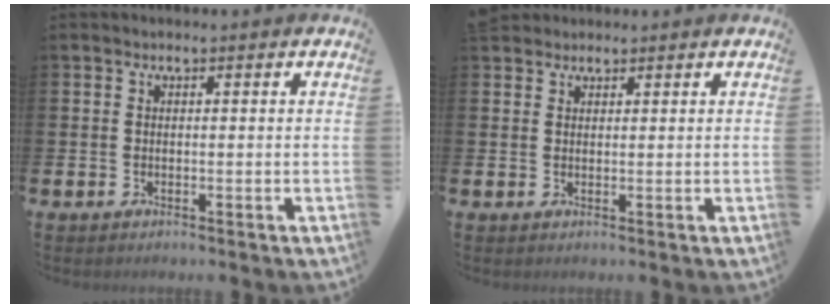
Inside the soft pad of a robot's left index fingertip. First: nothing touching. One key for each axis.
{"total": 1.9, "fx": 1.8, "fy": 0.7, "fz": -0.2, "tx": 0.014, "ty": -0.002, "tz": 0.031}